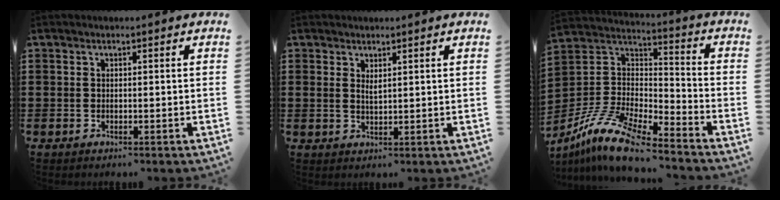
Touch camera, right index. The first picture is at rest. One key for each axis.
{"total": 1.5, "fx": 1.1, "fy": 0.4, "fz": 0.9, "tx": -0.018, "ty": 0.002, "tz": 0.020}
{"total": 12.9, "fx": -10.4, "fy": 2.9, "fz": 6.9, "tx": -0.157, "ty": 0.026, "tz": -0.207}